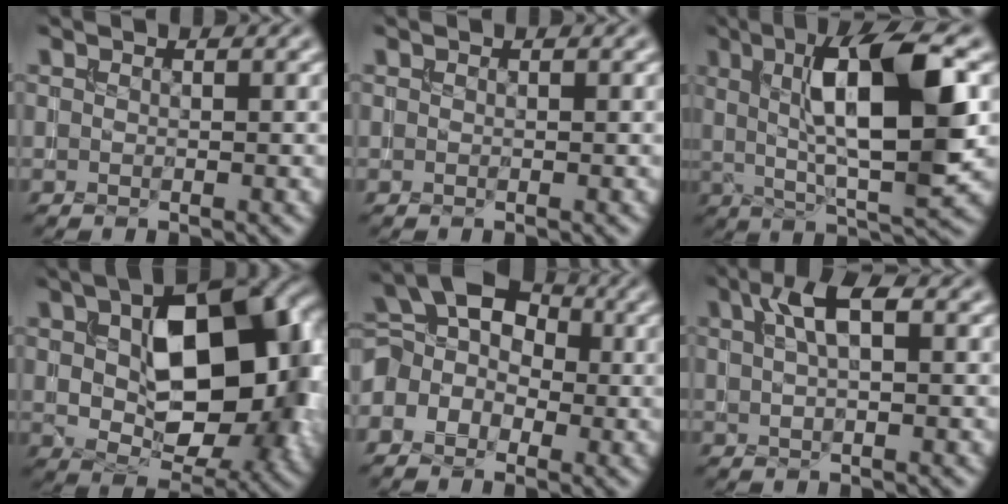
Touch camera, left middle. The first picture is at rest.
{"total": 0.0}
{"total": 11.1, "force": [2.2, 3.0, 10.5], "torque": [-0.159, 0.006, 0.038]}
{"total": 13.5, "force": [2.0, 7.6, 10.9], "torque": [-0.154, 0.005, 0.043]}
{"total": 5.3, "force": [-0.3, 4.2, 3.2], "torque": [-0.054, 0.019, -0.026]}
{"total": 3.6, "force": [1.3, 1.1, 3.1], "torque": [-0.056, 0.011, 0.020]}